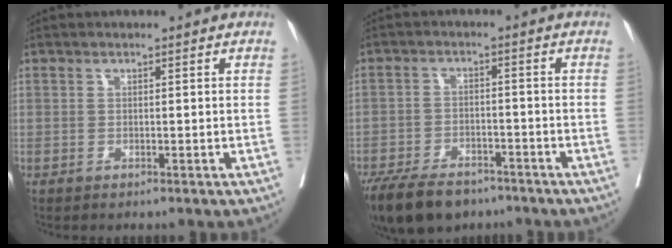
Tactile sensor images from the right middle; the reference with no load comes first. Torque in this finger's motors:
{"motor_torque": [0.84, -0.82, 0.38, 0.06]}